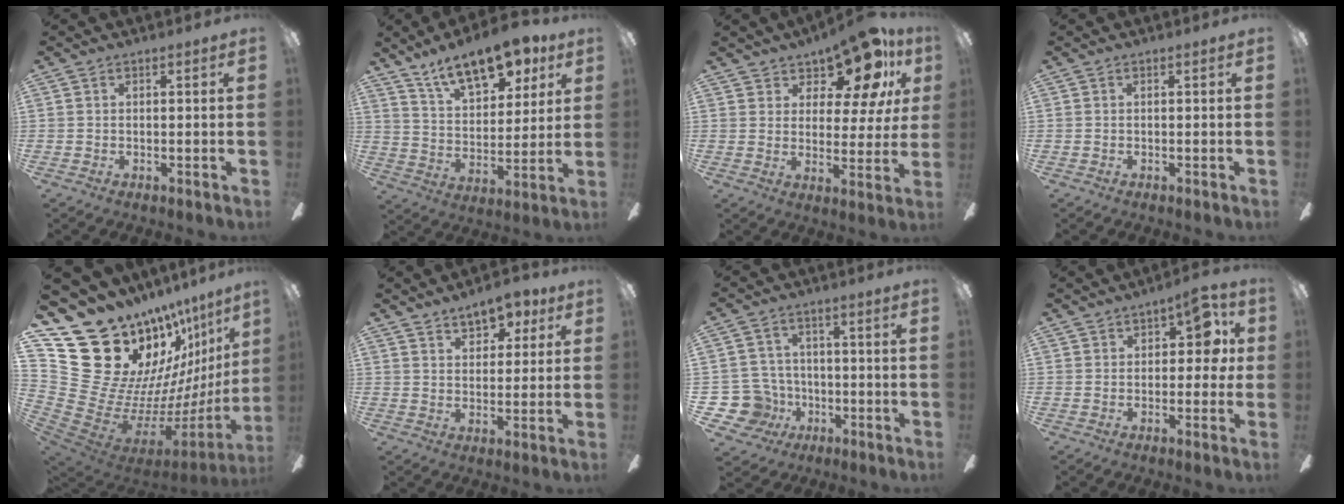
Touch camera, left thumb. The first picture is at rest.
{"total": 16.3, "force": [11.4, 7.3, 8.9], "torque": [-0.142, -0.058, 0.201]}
{"total": 13.5, "force": [10.6, 4.9, 6.8], "torque": [-0.110, -0.075, 0.185]}
{"total": 0.0}
{"total": 23.2, "force": [14.6, 14.8, 10.3], "torque": [-0.147, -0.181, 0.347]}
{"total": 7.2, "force": [5.3, 3.8, 3.1], "torque": [-0.035, -0.023, 0.092]}
{"total": 10.6, "force": [-2.9, 9.7, 2.8], "torque": [-0.103, 0.026, -0.045]}
{"total": 8.4, "force": [3.3, 4.8, 6.1], "torque": [-0.069, -0.004, 0.054]}